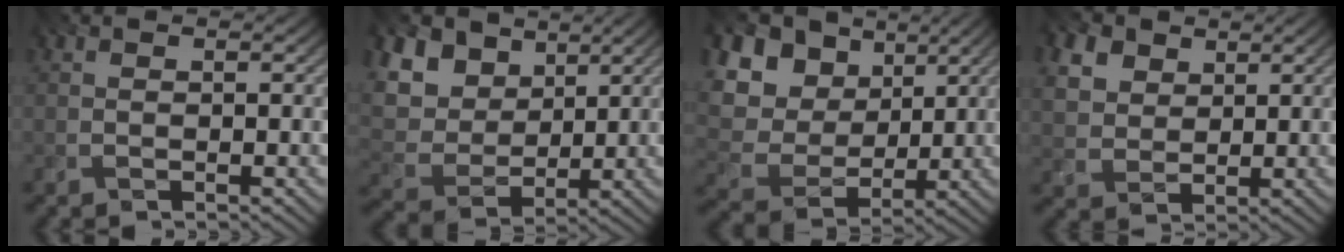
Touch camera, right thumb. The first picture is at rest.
{"total": 10.4, "force": [4.1, 8.1, 5.1], "torque": [-0.184, 0.034, 0.083]}
{"total": 14.0, "force": [4.2, 11.5, 6.8], "torque": [-0.240, 0.036, 0.108]}
{"total": 5.8, "force": [2.8, 4.3, 2.7], "torque": [-0.105, -0.005, 0.067]}